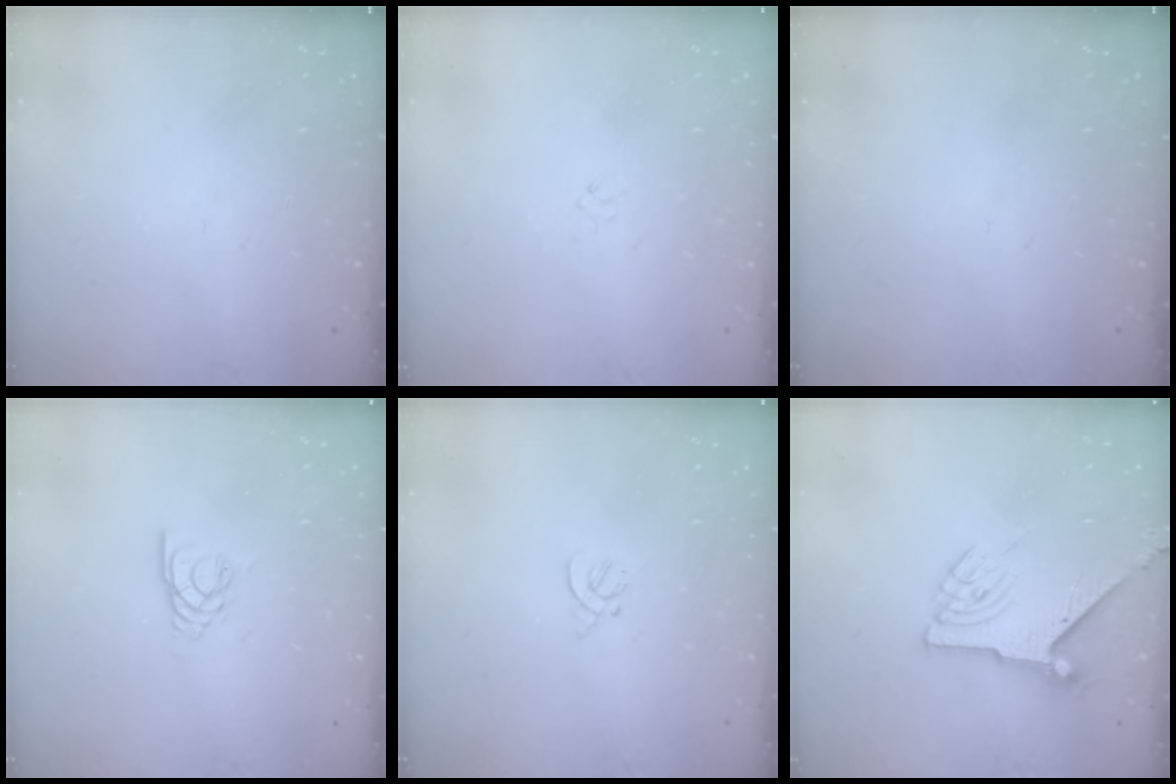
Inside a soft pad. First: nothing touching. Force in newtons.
{"total": 0.0}
{"total": 0.0}
{"total": 3.5, "press": 3.5, "slide": 0.4}
{"total": 1.4, "press": 1.3, "slide": 0.5}
{"total": 7.4, "press": 7.4, "slide": 0.1}